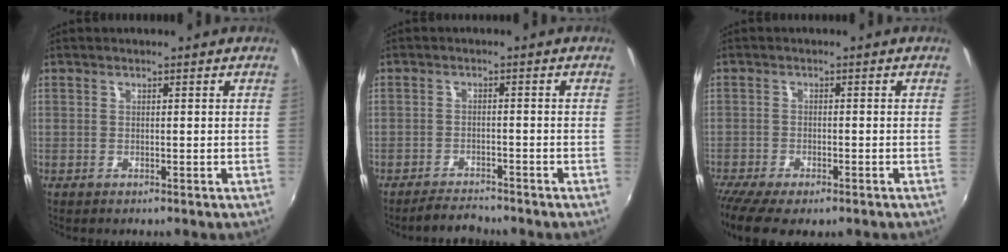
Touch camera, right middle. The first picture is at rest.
{"total": 4.3, "force": [-3.9, 1.4, 1.0], "torque": [-0.039, -0.004, -0.062]}
{"total": 9.0, "force": [-6.7, 2.7, 5.4], "torque": [-0.133, -0.044, -0.114]}